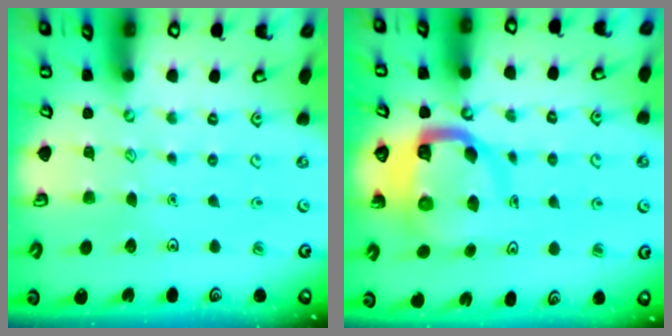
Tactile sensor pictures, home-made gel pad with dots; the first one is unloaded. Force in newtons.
{"total": 9.2, "press": 9.1, "slide": 1.2}